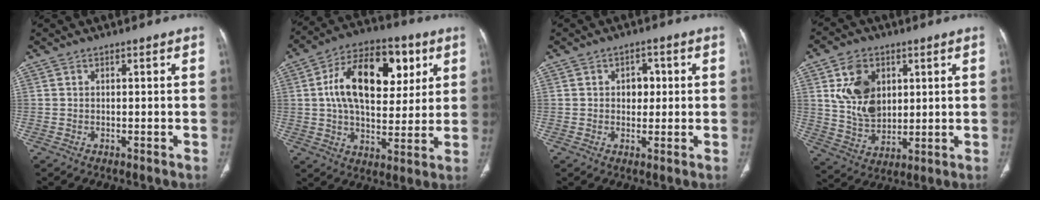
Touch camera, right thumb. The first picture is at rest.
{"total": 20.4, "force": [5.4, 11.8, 15.7], "torque": [-0.221, 0.004, 0.081]}
{"total": 3.8, "force": [0.5, 2.9, 2.4], "torque": [-0.011, 0.004, 0.004]}
{"total": 12.2, "force": [3.6, 8.8, 7.7], "torque": [-0.110, -0.020, 0.076]}